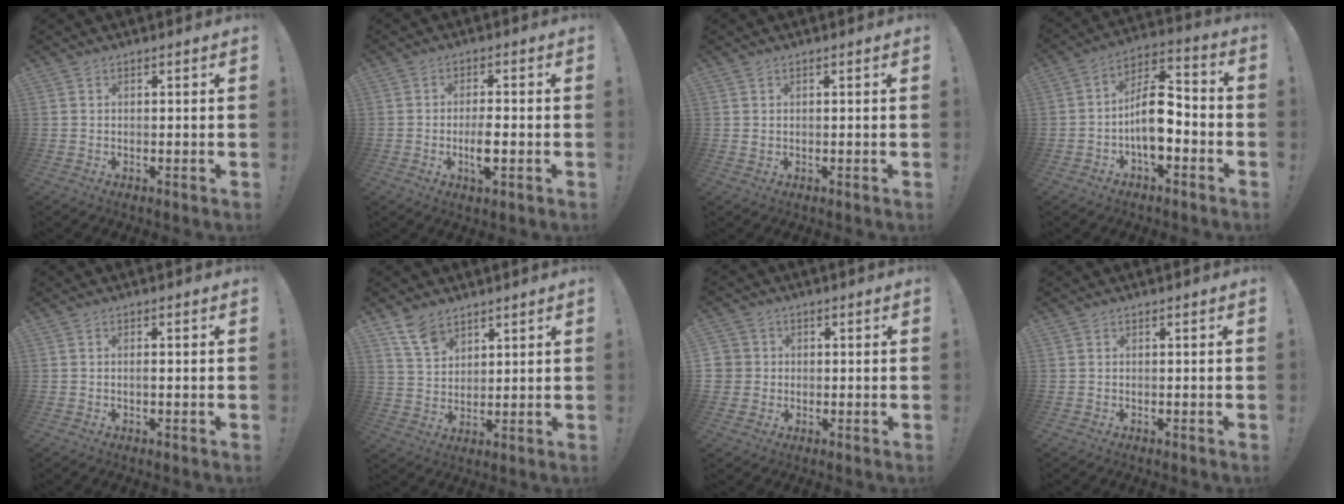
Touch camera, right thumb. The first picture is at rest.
{"total": 5.3, "force": [-1.8, 2.2, 4.4], "torque": [-0.078, 0.001, -0.031]}
{"total": 0.6, "force": [0.4, 0.4, 0.3], "torque": [-0.006, 0.000, 0.009]}
{"total": 12.5, "force": [-3.2, 7.7, 9.4], "torque": [-0.155, 0.027, -0.053]}
{"total": 0.7, "force": [-0.2, -0.2, 0.7], "torque": [-0.013, 0.000, -0.003]}
{"total": 8.3, "force": [6.0, 4.6, 3.2], "torque": [-0.071, -0.029, 0.118]}
{"total": 4.5, "force": [0.0, 4.4, 0.8], "torque": [-0.015, 0.002, 0.000]}
{"total": 0.0}